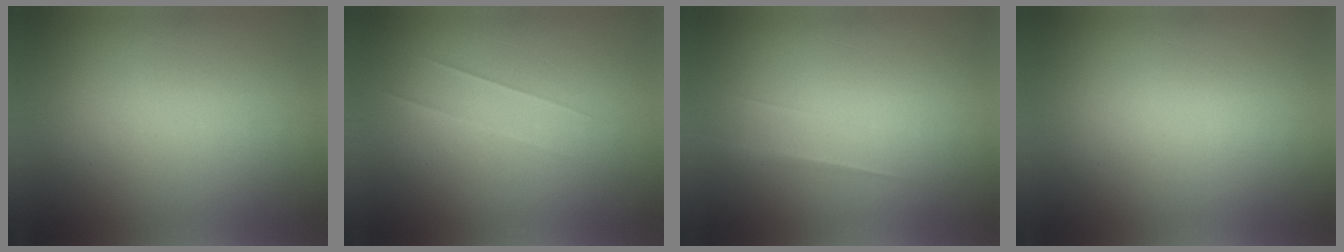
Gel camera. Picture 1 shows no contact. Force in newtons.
{"total": 1.6}
{"total": 1.5}
{"total": 0.0}